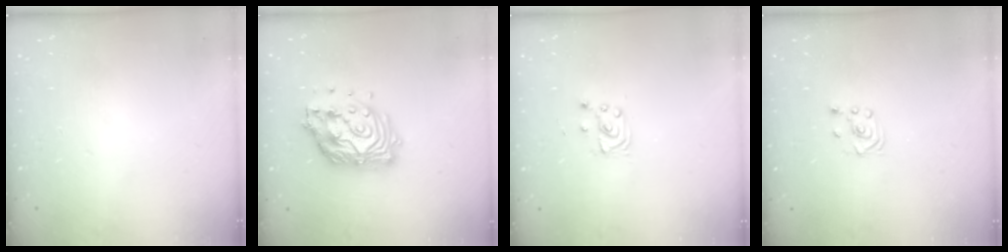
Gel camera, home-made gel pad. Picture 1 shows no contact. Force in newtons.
{"total": 14.5, "press": 14.4, "slide": 1.2}
{"total": 4.4, "press": 4.4, "slide": 0.5}
{"total": 2.3, "press": 2.2, "slide": 0.7}